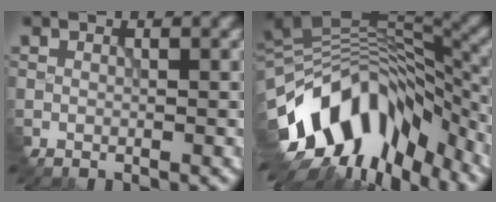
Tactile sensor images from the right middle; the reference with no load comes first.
{"total": 13.8, "force": [-6.7, 7.7, 9.3], "torque": [-0.179, 0.018, -0.111]}